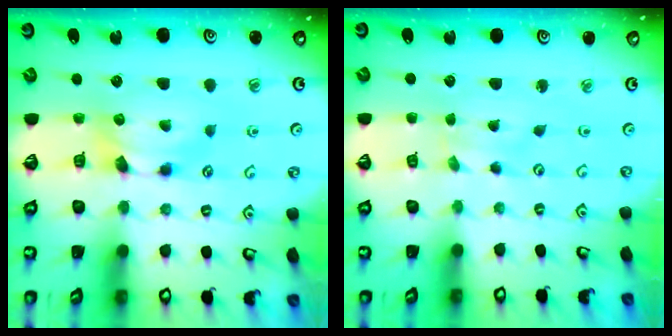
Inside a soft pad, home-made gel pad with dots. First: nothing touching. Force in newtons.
{"total": 3.3, "press": 3.3, "slide": 0.2}